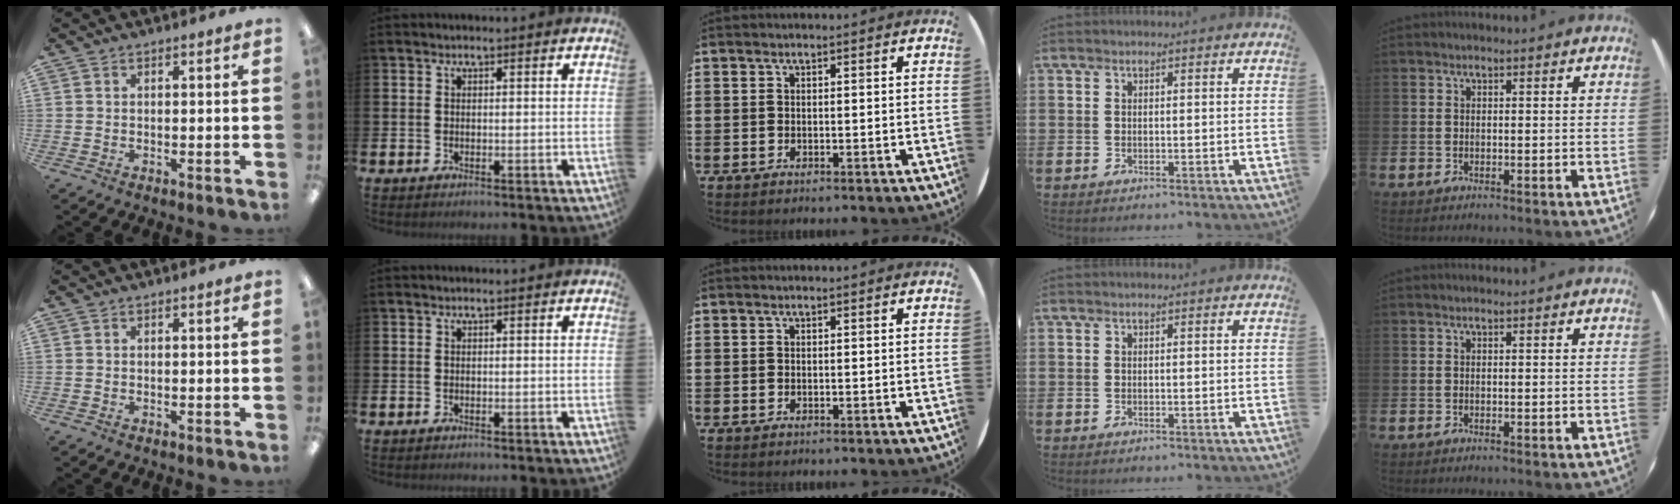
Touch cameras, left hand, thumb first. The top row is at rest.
{}